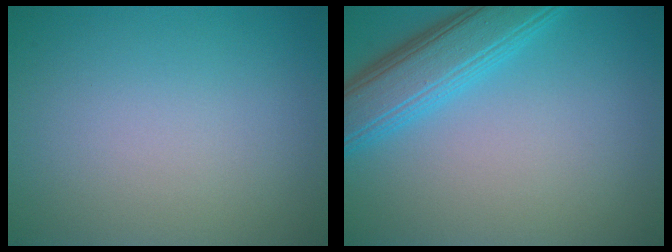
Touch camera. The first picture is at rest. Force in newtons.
{"total": 5.7, "press": 5.7, "slide": 0.1}